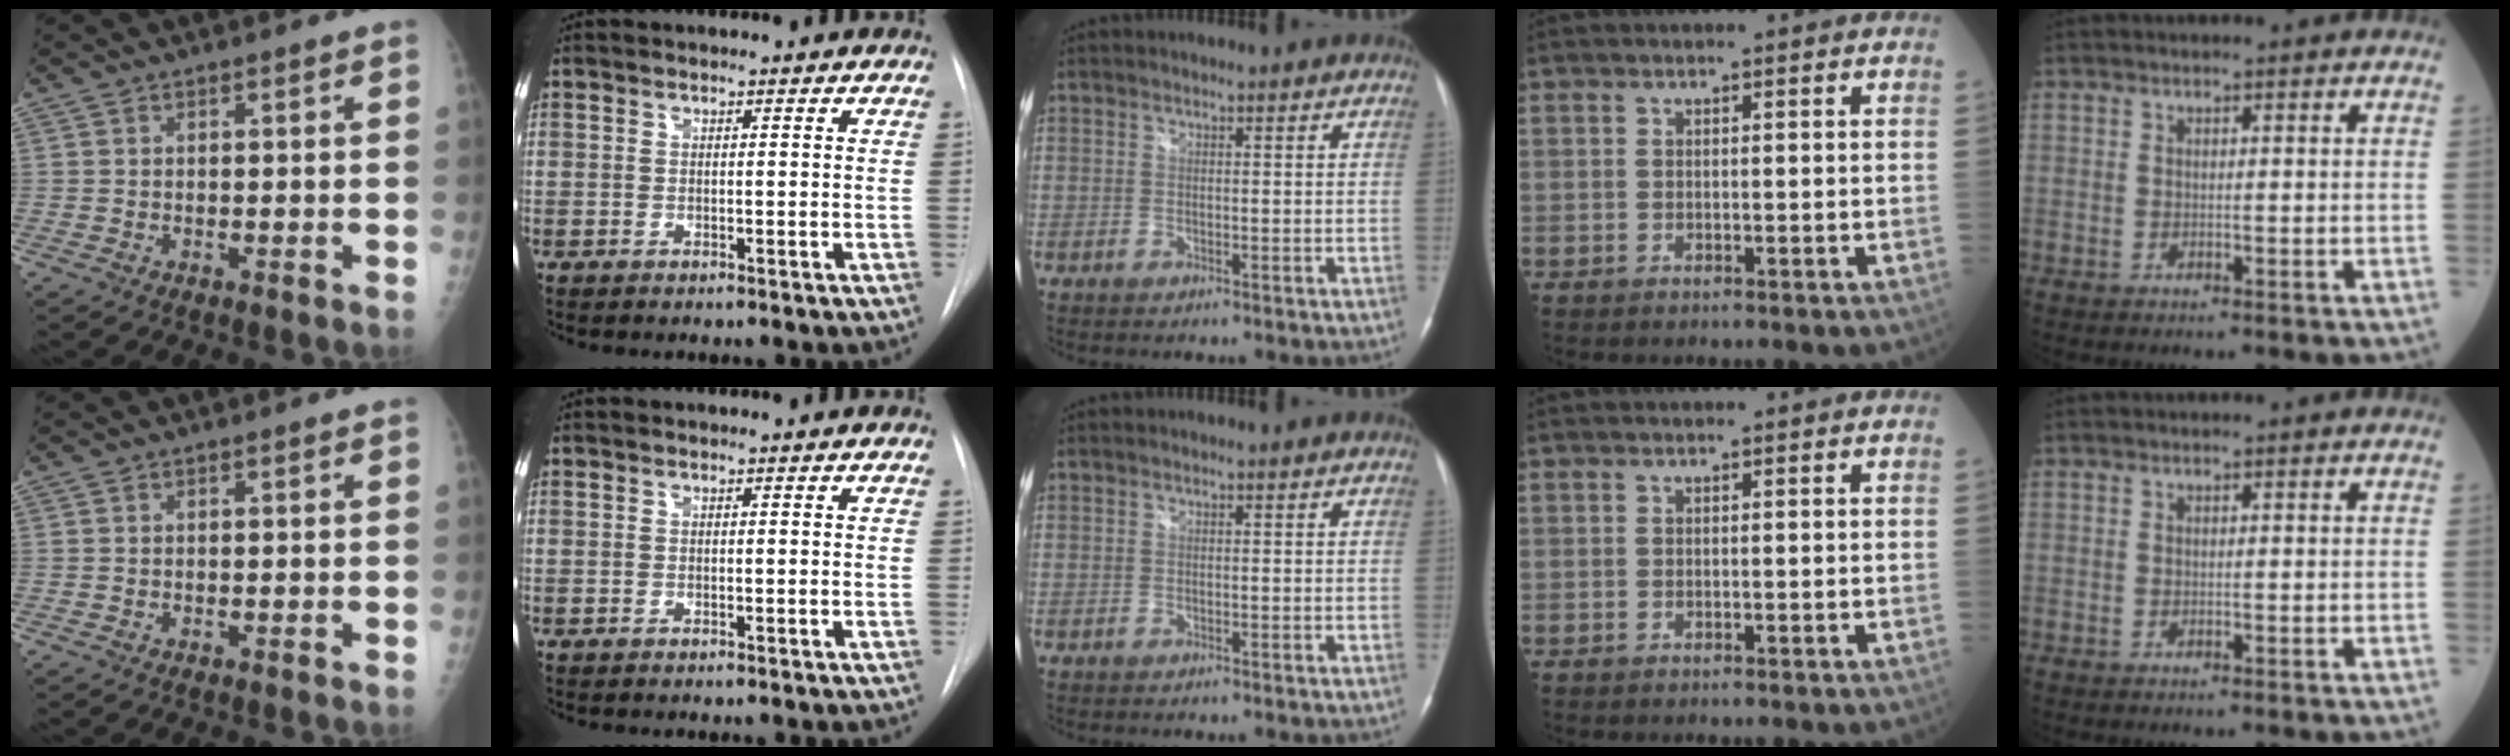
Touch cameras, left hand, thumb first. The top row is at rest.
{}